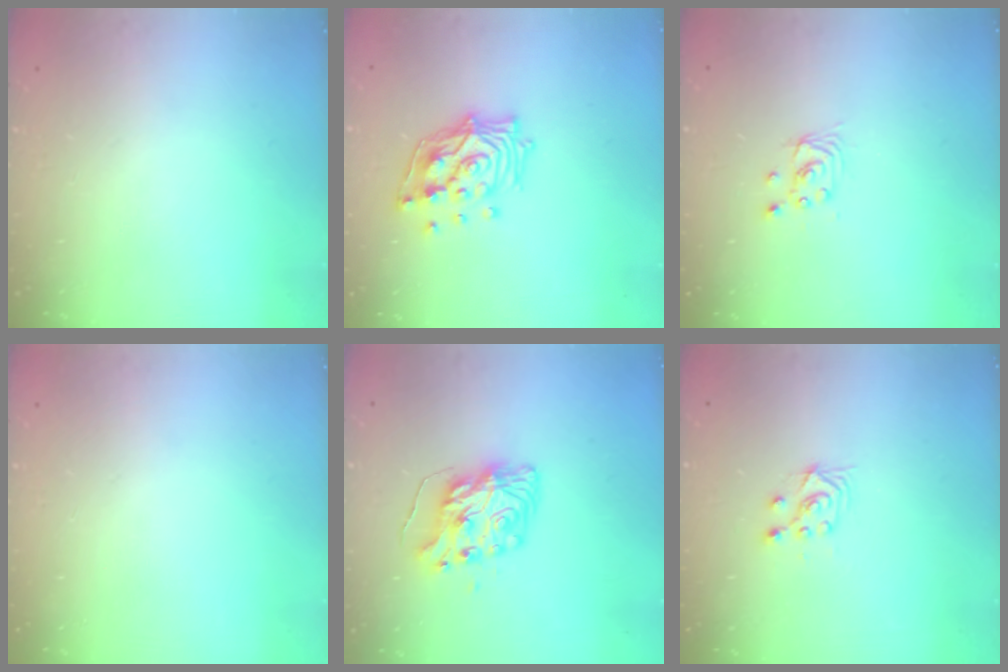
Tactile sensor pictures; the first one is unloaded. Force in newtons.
{"total": 14.1, "press": 14.0, "slide": 1.8}
{"total": 2.5, "press": 2.5, "slide": 0.1}
{"total": 0.0}
{"total": 10.1, "press": 10.0, "slide": 1.1}
{"total": 4.0, "press": 3.8, "slide": 1.1}